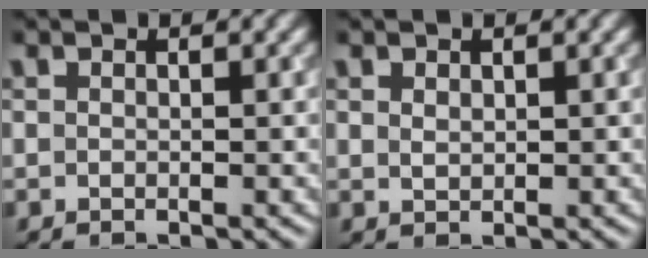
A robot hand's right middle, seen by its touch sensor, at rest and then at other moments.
{"total": 0.9, "force": [0.5, 0.6, 0.5], "torque": [-0.010, -0.002, 0.012]}